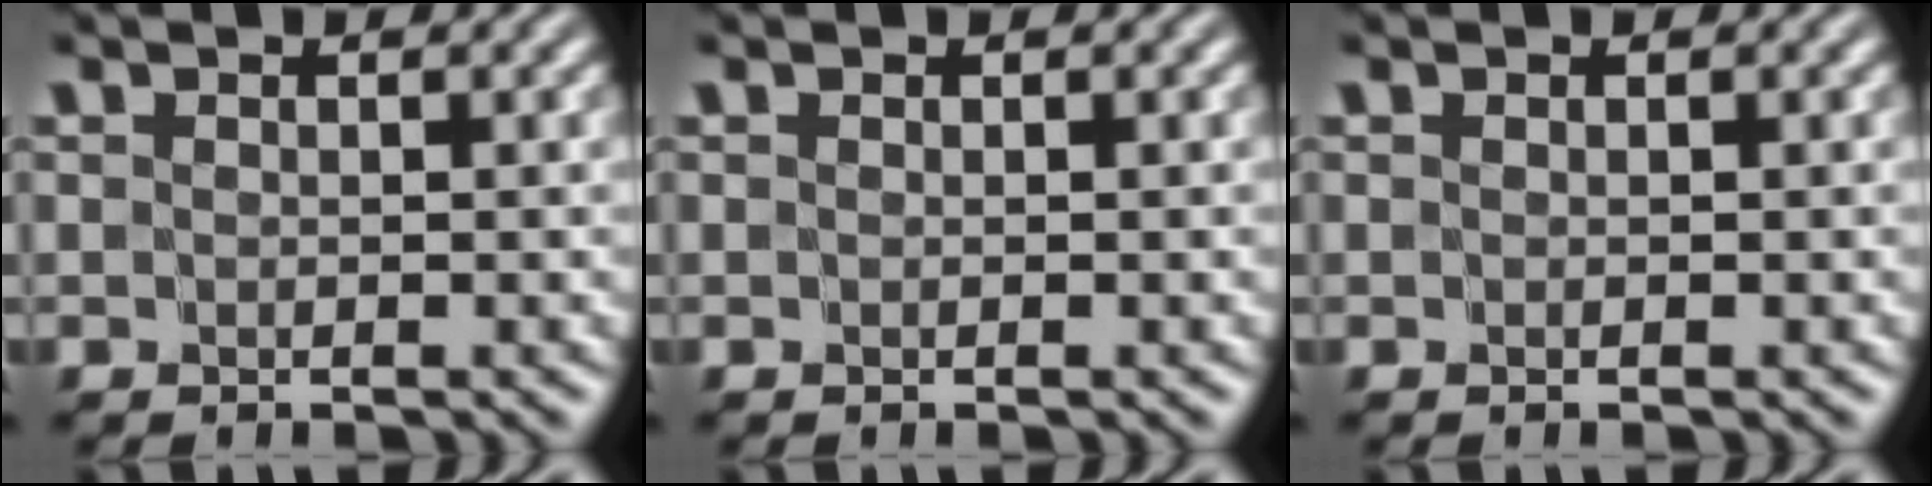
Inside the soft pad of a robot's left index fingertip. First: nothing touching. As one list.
[{"total": 0.0}, {"total": 0.0}]